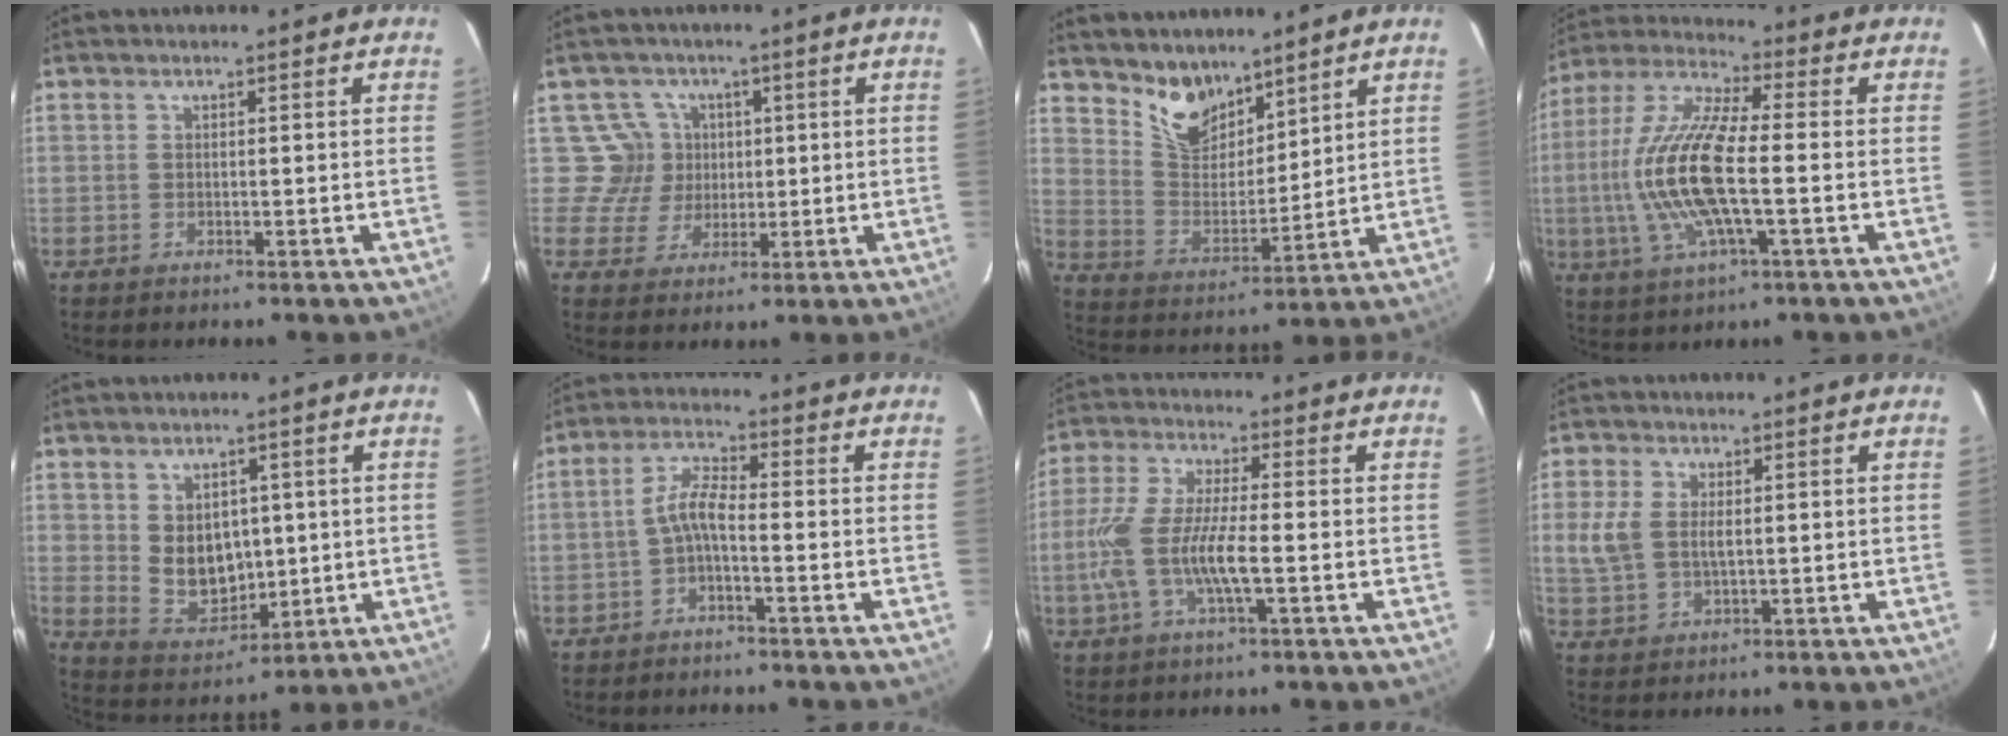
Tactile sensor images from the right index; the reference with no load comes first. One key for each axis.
{"total": 6.0, "fx": 1.1, "fy": 5.9, "fz": -0.2, "tx": 0.003, "ty": 0.008, "tz": 0.013}
{"total": 10.1, "fx": 7.9, "fy": 4.9, "fz": 3.9, "tx": -0.075, "ty": 0.004, "tz": 0.156}
{"total": 16.7, "fx": -2.0, "fy": 4.6, "fz": 15.9, "tx": -0.324, "ty": -0.002, "tz": -0.044}
{"total": 8.9, "fx": 1.3, "fy": 7.0, "fz": 5.3, "tx": -0.097, "ty": -0.005, "tz": 0.049}
{"total": 4.1, "fx": -1.9, "fy": 0.9, "fz": 3.6, "tx": -0.082, "ty": 0.014, "tz": -0.038}
{"total": 11.6, "fx": -2.5, "fy": 2.7, "fz": 11.0, "tx": -0.236, "ty": -0.003, "tz": -0.050}
{"total": 6.3, "fx": 0.5, "fy": 4.0, "fz": 4.9, "tx": -0.114, "ty": 0.004, "tz": 0.013}